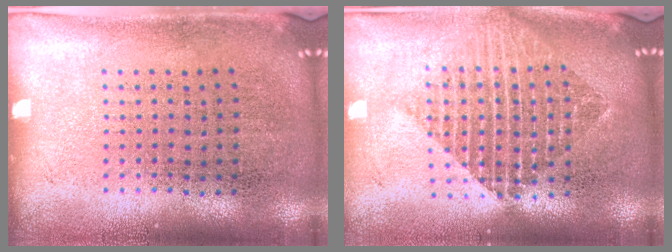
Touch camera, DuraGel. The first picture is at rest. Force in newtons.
{"total": 2.1, "press": 1.7, "slide": 1.2}